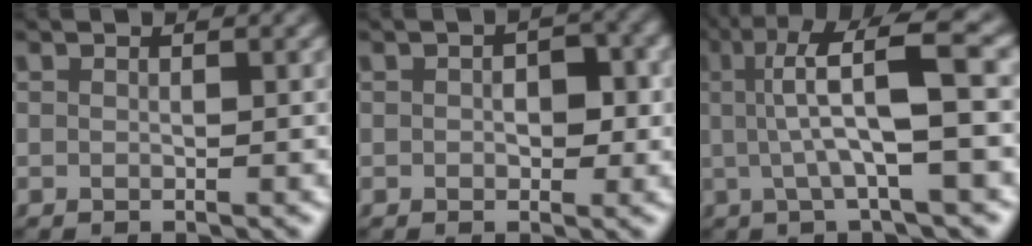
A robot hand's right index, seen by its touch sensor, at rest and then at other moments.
{"total": 2.5, "force": [0.0, 1.8, 1.8], "torque": [-0.019, -0.002, -0.004]}
{"total": 8.0, "force": [2.1, 2.1, 7.5], "torque": [-0.120, 0.023, 0.022]}